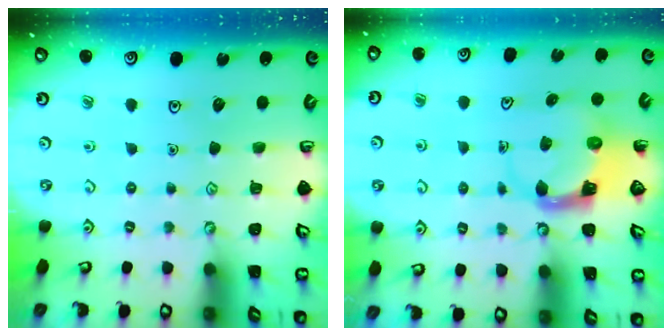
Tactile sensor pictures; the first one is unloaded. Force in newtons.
{"total": 3.9, "press": 3.8, "slide": 0.6}